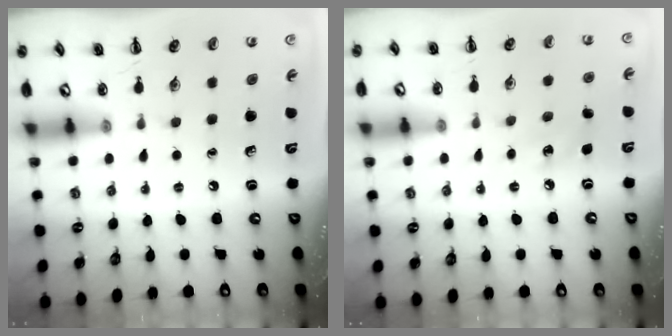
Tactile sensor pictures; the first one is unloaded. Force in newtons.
{"total": 6.4, "press": 6.1, "slide": 1.9}